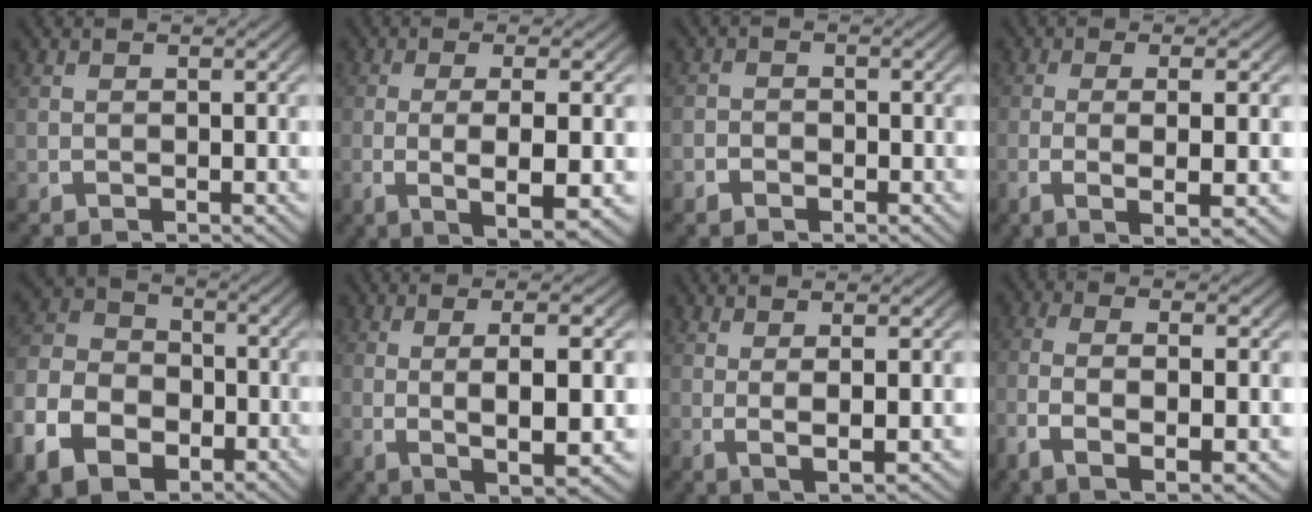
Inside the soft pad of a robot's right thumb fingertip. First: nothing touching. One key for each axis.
{"total": 6.4, "fx": -0.9, "fy": 1.8, "fz": 6.0, "tx": -0.126, "ty": -0.020, "tz": -0.001}
{"total": 1.4, "fx": -0.9, "fy": 1.1, "fz": 0.1, "tx": 0.000, "ty": -0.001, "tz": -0.023}
{"total": 5.8, "fx": -0.9, "fy": 1.5, "fz": 5.5, "tx": -0.109, "ty": -0.013, "tz": -0.007}
{"total": 11.4, "fx": -2.3, "fy": 8.9, "fz": 6.6, "tx": -0.139, "ty": -0.025, "tz": -0.033}
{"total": 7.0, "fx": -0.2, "fy": 2.4, "fz": 6.6, "tx": -0.135, "ty": -0.017, "tz": 0.012}
{"total": 3.5, "fx": 0.7, "fy": 0.9, "fz": 3.3, "tx": -0.069, "ty": -0.009, "tz": 0.020}
{"total": 6.9, "fx": -1.2, "fy": 2.9, "fz": 6.1, "tx": -0.139, "ty": -0.014, "tz": -0.009}